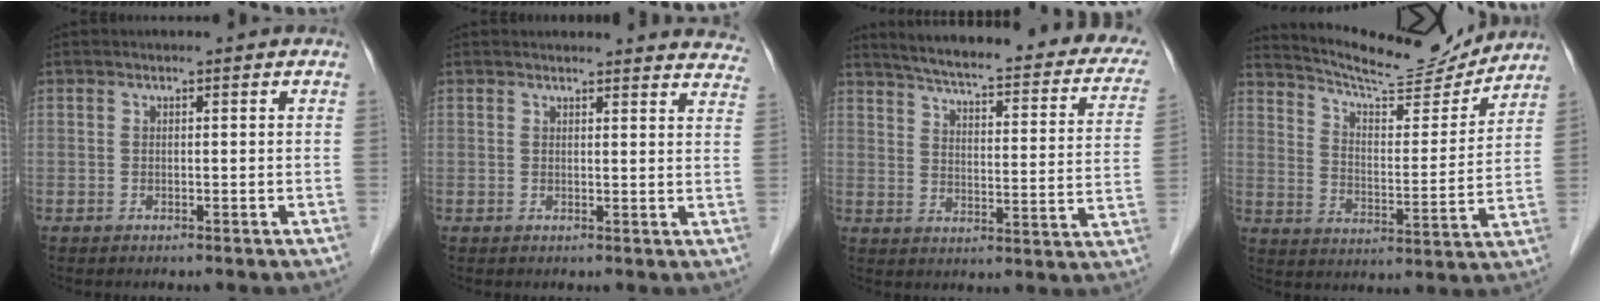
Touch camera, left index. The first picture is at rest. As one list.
[{"total": 12.5, "force": [12.2, 1.9, 1.6], "torque": [0.016, -0.045, 0.099]}, {"total": 27.4, "force": [23.1, 5.1, 13.7], "torque": [-0.192, -0.030, 0.273]}, {"total": 15.3, "force": [14.7, 1.6, 3.9], "torque": [-0.071, -0.011, 0.221]}]